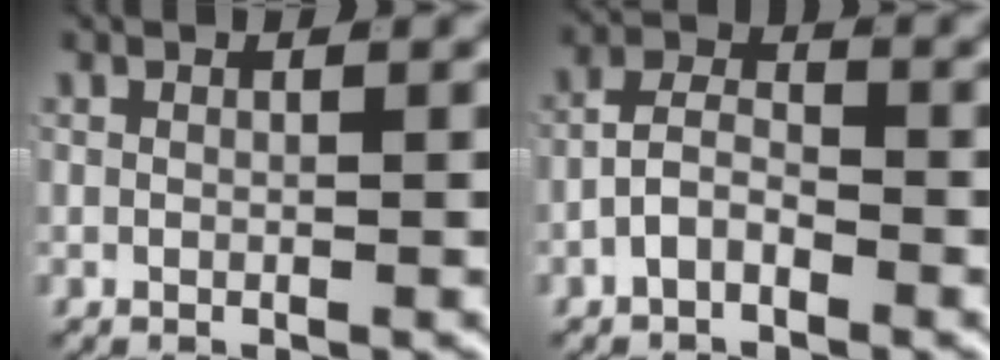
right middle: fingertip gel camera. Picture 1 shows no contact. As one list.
[{"total": 2.6, "force": [-1.4, 1.5, 1.5], "torque": [-0.019, -0.003, -0.031]}]